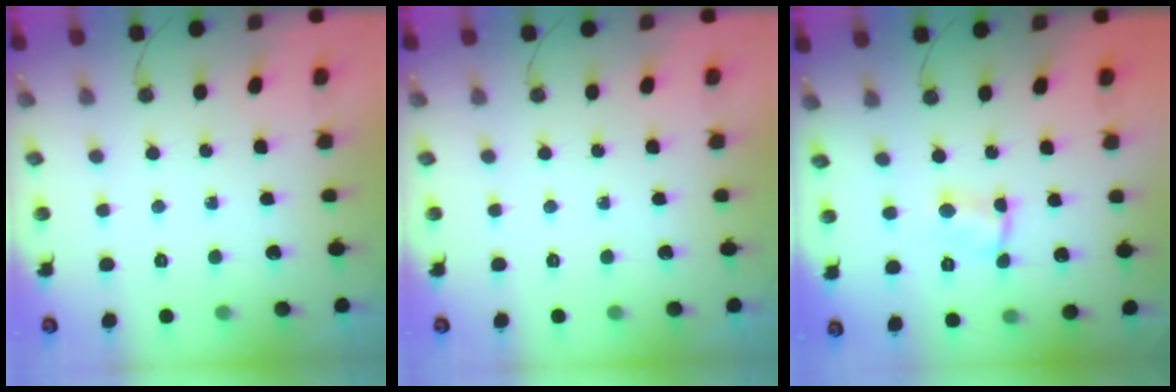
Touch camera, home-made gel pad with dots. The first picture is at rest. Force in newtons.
{"total": 0.0}
{"total": 1.4, "press": 1.4, "slide": 0.1}